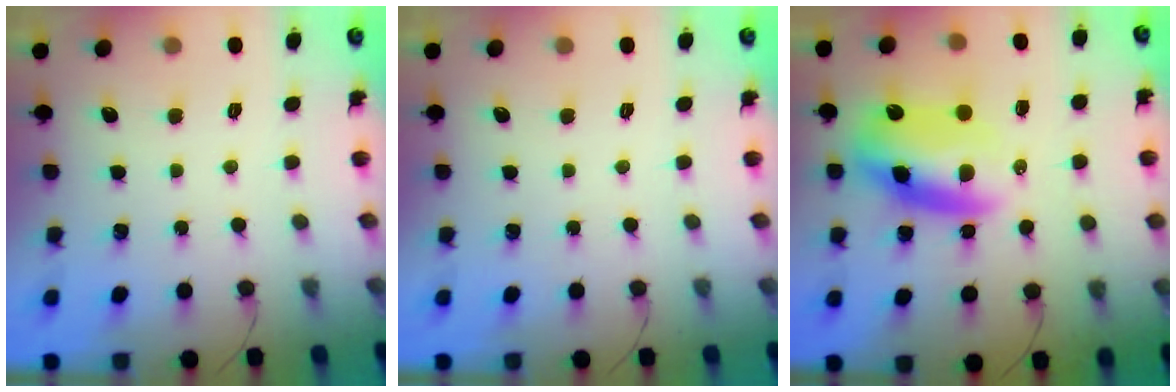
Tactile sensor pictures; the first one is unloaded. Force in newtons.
{"total": 0.0}
{"total": 11.5, "press": 11.2, "slide": 2.7}